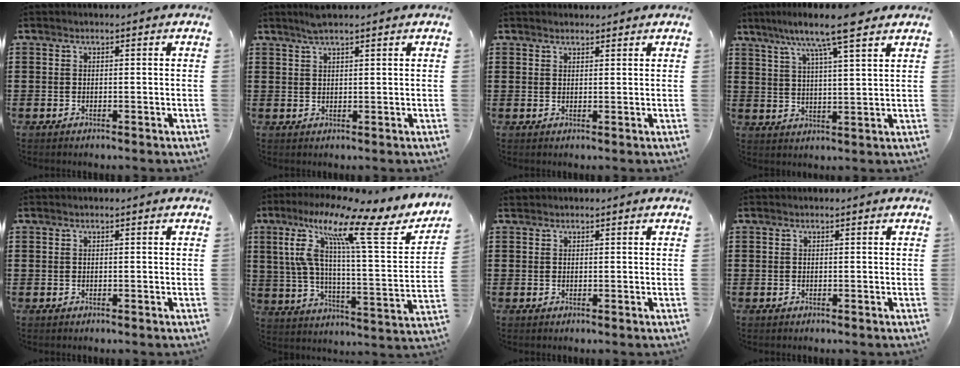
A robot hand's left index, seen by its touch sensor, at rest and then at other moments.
{"total": 2.2, "force": [1.8, 0.1, 1.2], "torque": [-0.026, 0.002, 0.034]}
{"total": 1.4, "force": [1.3, 0.4, 0.1], "torque": [-0.004, 0.002, 0.026]}
{"total": 8.9, "force": [6.8, 0.3, 5.8], "torque": [-0.121, -0.017, 0.117]}
{"total": 0.0}
{"total": 16.8, "force": [10.7, 2.4, 12.6], "torque": [-0.260, -0.053, 0.168]}
{"total": 0.6, "force": [0.4, 0.5, 0.0], "torque": [-0.003, 0.003, 0.009]}
{"total": 0.0}